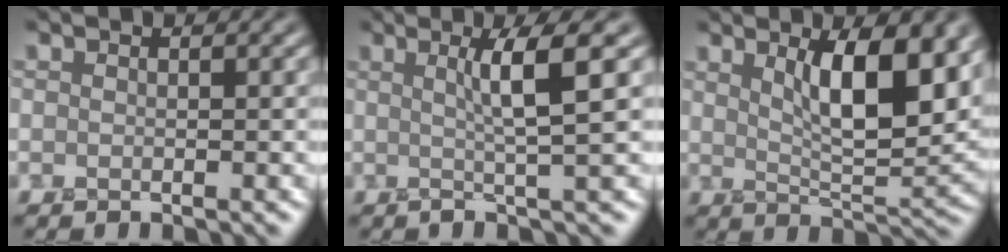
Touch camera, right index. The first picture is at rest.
{"total": 4.4, "force": [1.1, 0.4, 4.2], "torque": [-0.062, 0.007, 0.011]}
{"total": 7.5, "force": [3.0, 2.2, 6.5], "torque": [-0.101, -0.006, 0.052]}